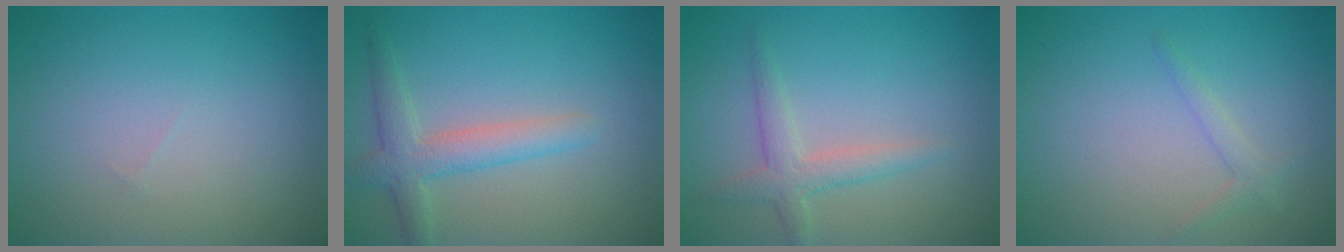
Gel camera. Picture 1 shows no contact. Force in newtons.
{"total": 3.4, "press": 3.4, "slide": 0.3}
{"total": 2.5, "press": 2.5, "slide": 0.1}
{"total": 1.1, "press": 1.1, "slide": 0.1}